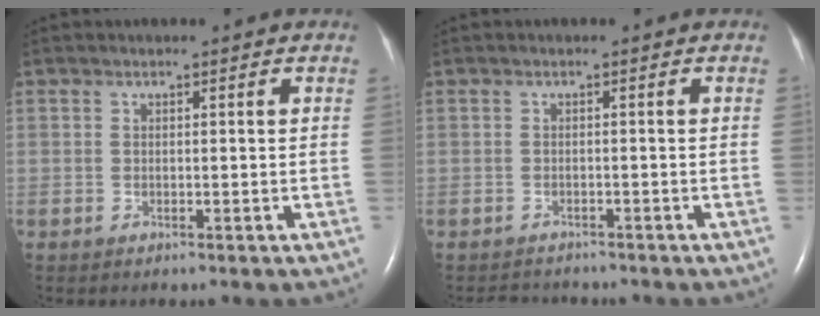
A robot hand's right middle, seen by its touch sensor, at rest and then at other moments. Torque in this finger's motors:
{"motor_torque": [0.00, 0.00, -0.05, 0.00]}